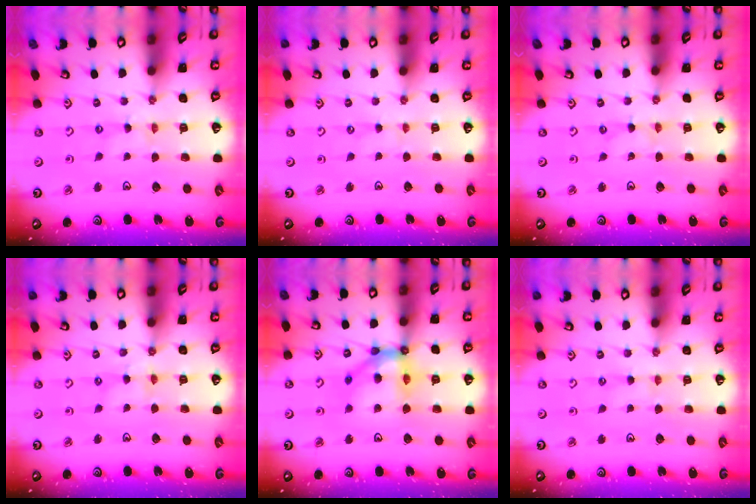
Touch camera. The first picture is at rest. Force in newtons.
{"total": 0.0}
{"total": 0.0}
{"total": 2.3, "press": 2.2, "slide": 0.4}
{"total": 12.6, "press": 12.5, "slide": 1.6}
{"total": 2.1, "press": 2.1, "slide": 0.2}